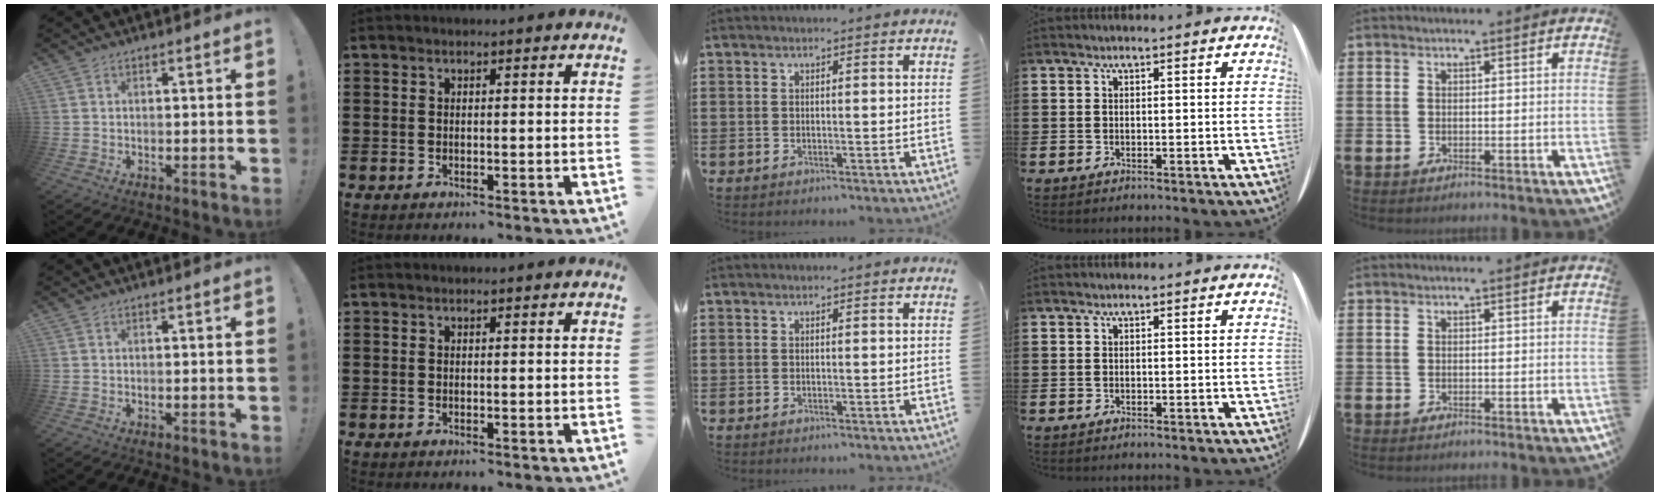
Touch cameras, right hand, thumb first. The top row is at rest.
{}